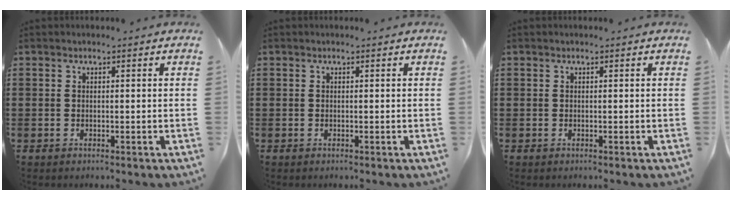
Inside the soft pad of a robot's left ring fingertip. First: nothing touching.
{"total": 0.0}
{"total": 0.0}